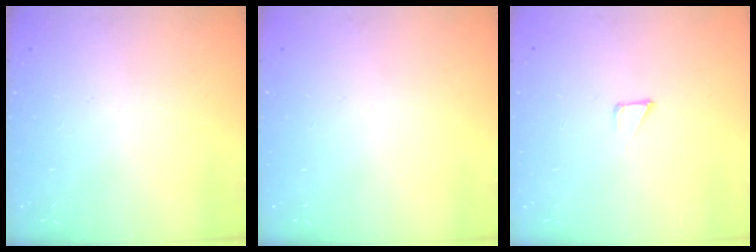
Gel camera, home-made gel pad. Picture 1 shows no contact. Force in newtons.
{"total": 0.0}
{"total": 1.7, "press": 1.7, "slide": 0.0}